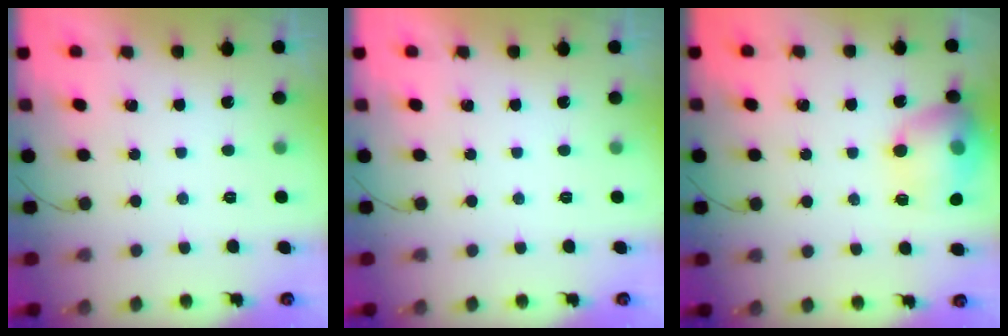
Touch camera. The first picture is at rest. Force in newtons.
{"total": 0.0}
{"total": 15.4, "press": 15.3, "slide": 1.5}